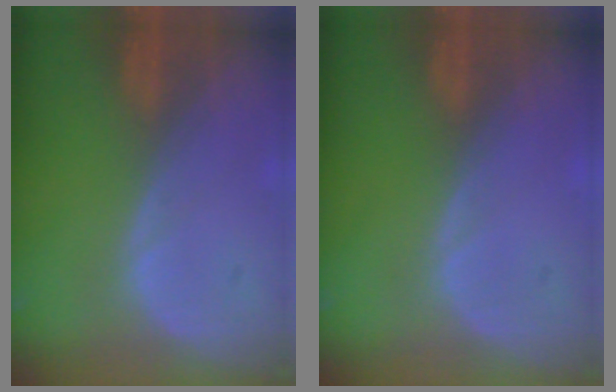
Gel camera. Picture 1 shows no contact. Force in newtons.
{"total": 0.0}